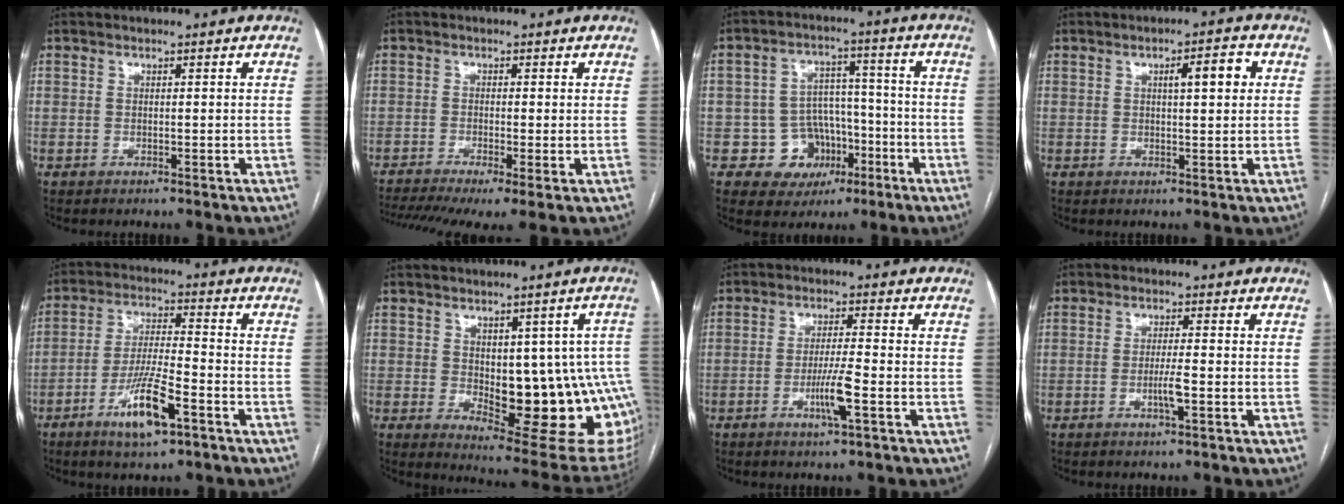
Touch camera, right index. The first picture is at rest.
{"total": 10.0, "force": [-6.2, 2.0, 7.6], "torque": [-0.139, -0.009, -0.101]}
{"total": 8.7, "force": [-3.3, 7.8, 1.8], "torque": [-0.010, 0.029, -0.039]}
{"total": 4.7, "force": [1.3, 0.9, 4.4], "torque": [-0.068, 0.009, 0.019]}
{"total": 10.1, "force": [-5.3, 1.5, 8.4], "torque": [-0.164, -0.010, -0.095]}
{"total": 18.3, "force": [-1.5, 7.0, 16.8], "torque": [-0.148, 0.009, 0.008]}
{"total": 3.8, "force": [-1.4, 0.1, 3.5], "torque": [-0.066, -0.005, -0.026]}
{"total": 3.0, "force": [-1.0, 0.0, 2.8], "torque": [-0.055, -0.004, -0.019]}